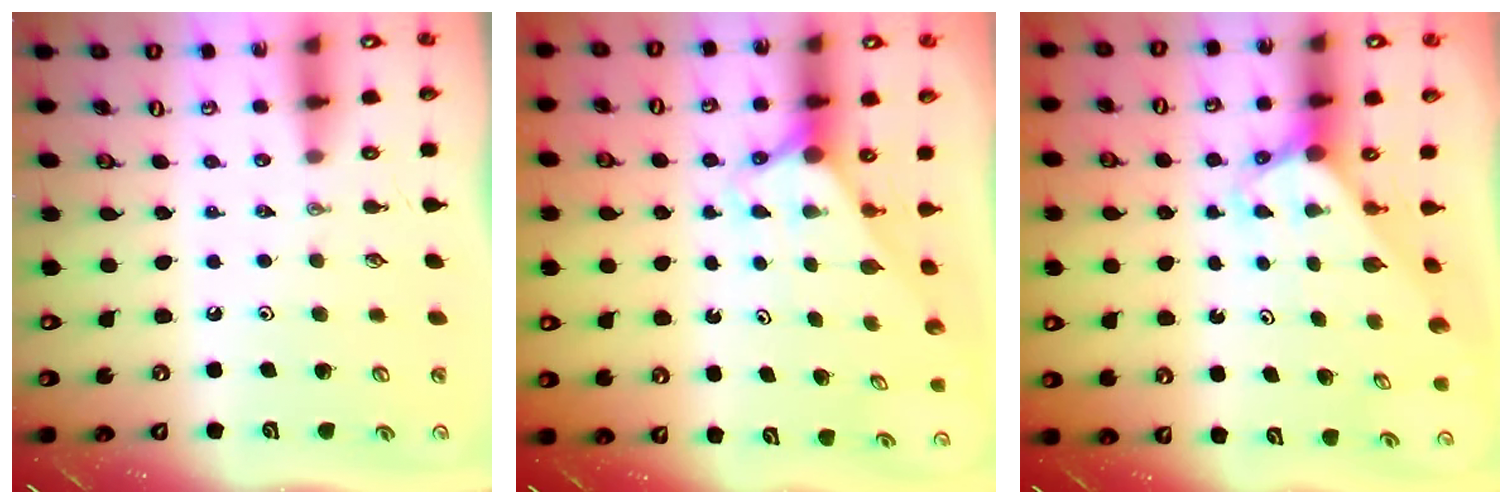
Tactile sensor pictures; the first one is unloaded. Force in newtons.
{"total": 2.8, "press": 2.8, "slide": 0.0}
{"total": 3.0, "press": 3.0, "slide": 0.2}